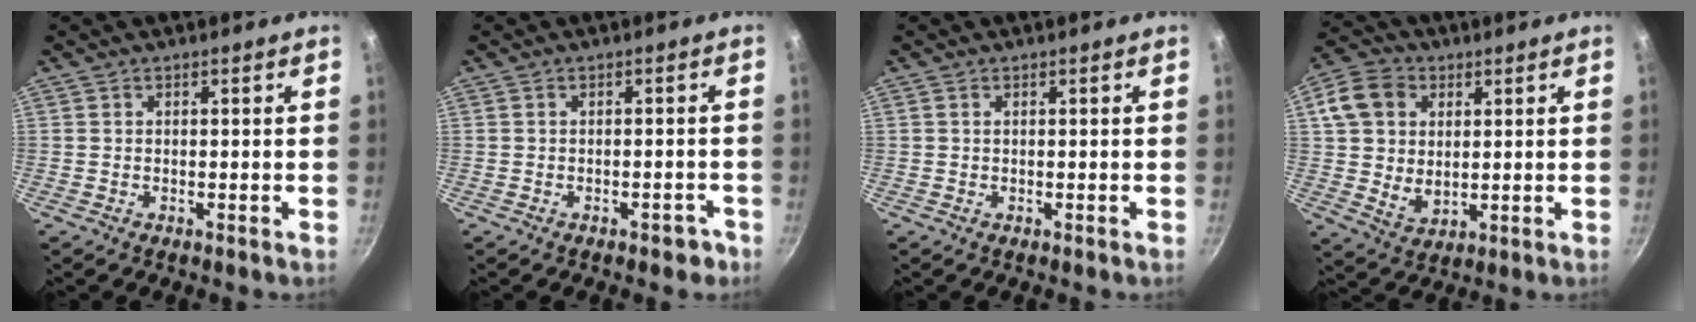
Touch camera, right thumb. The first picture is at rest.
{"total": 2.5, "force": [-1.6, 1.4, 1.4], "torque": [-0.001, 0.028, -0.003]}
{"total": 0.0}
{"total": 11.6, "force": [3.1, 9.1, 6.5], "torque": [-0.104, -0.011, 0.050]}